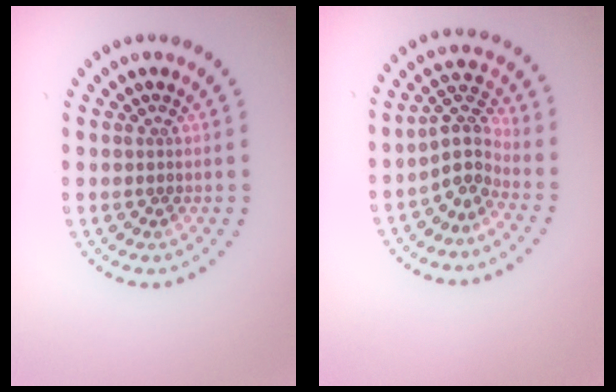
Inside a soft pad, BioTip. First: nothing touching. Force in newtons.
{"total": 3.2, "press": 2.4, "slide": 2.2}